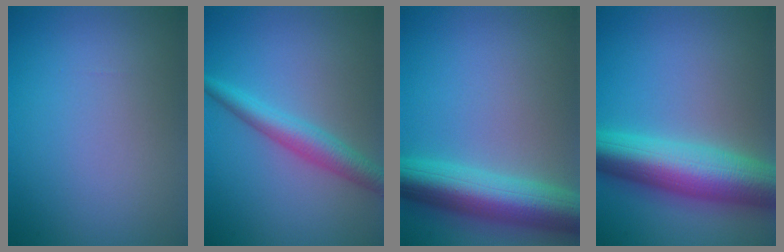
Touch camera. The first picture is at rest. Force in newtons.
{"total": 3.5, "press": 3.5, "slide": 0.0}
{"total": 8.2, "press": 8.1, "slide": 0.4}
{"total": 9.6, "press": 9.6, "slide": 0.1}